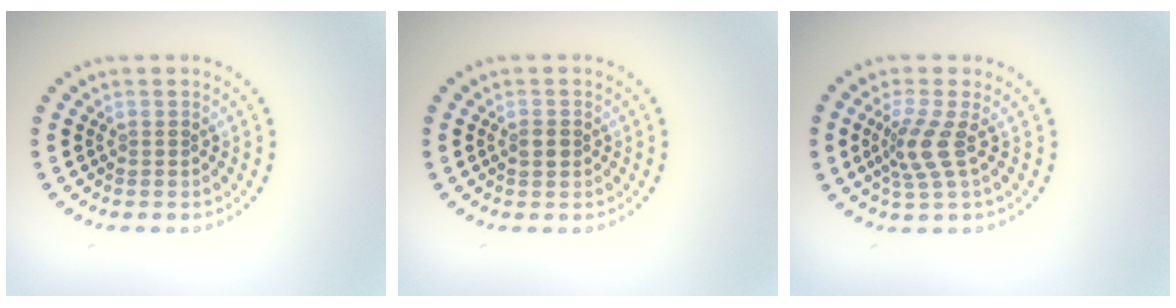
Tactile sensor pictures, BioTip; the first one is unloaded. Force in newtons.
{"total": 1.4, "press": 1.4, "slide": 0.1}
{"total": 2.8, "press": 2.1, "slide": 1.9}